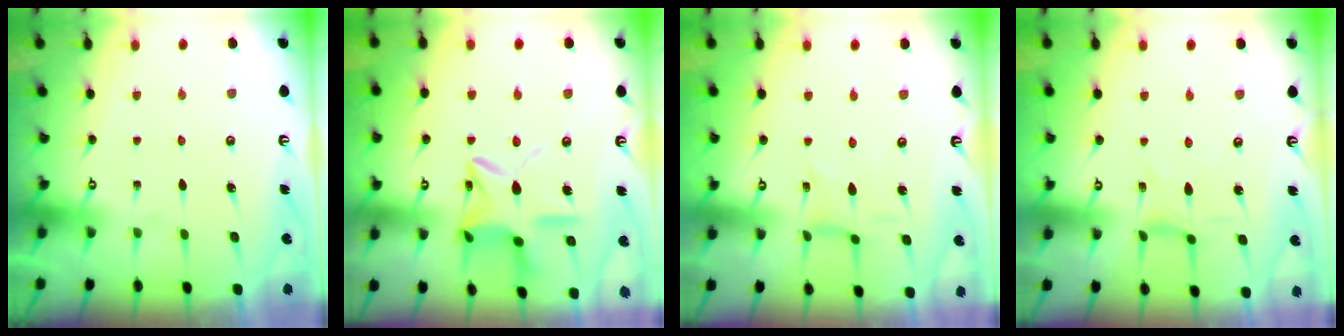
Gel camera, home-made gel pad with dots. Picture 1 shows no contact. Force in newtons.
{"total": 13.1, "press": 13.1, "slide": 0.8}
{"total": 0.8, "press": 0.7, "slide": 0.2}
{"total": 1.5, "press": 1.5, "slide": 0.3}